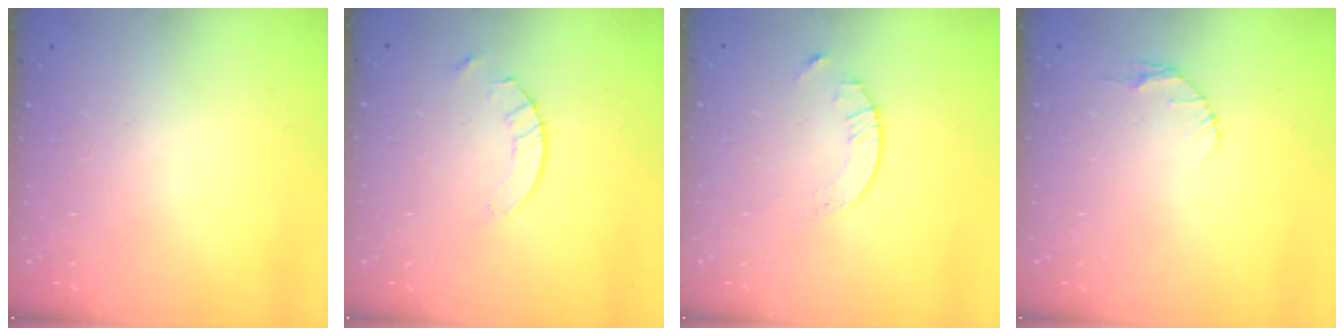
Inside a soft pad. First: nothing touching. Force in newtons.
{"total": 4.2, "press": 4.2, "slide": 0.4}
{"total": 4.1, "press": 4.0, "slide": 0.5}
{"total": 4.0, "press": 4.0, "slide": 0.6}